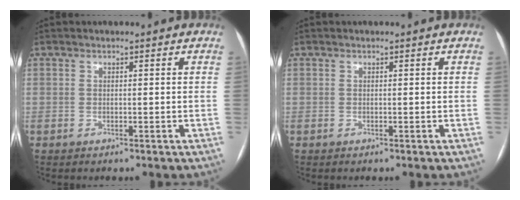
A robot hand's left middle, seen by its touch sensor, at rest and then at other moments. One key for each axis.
{"total": 0.0}